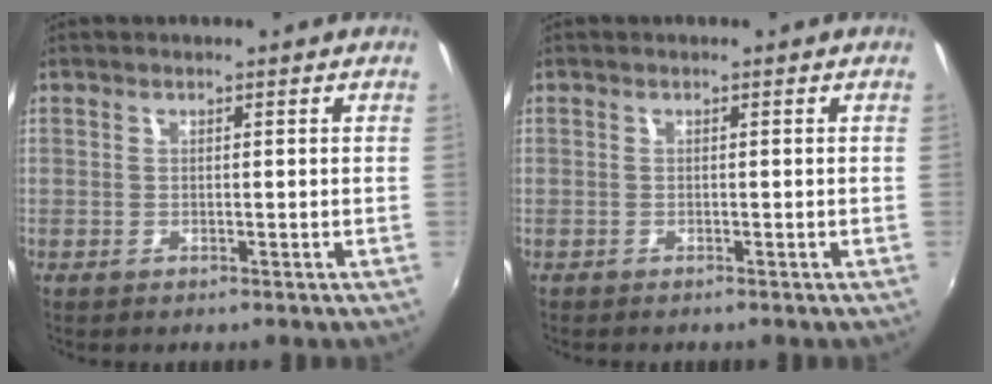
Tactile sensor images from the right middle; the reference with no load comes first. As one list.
[{"total": 0.0}]